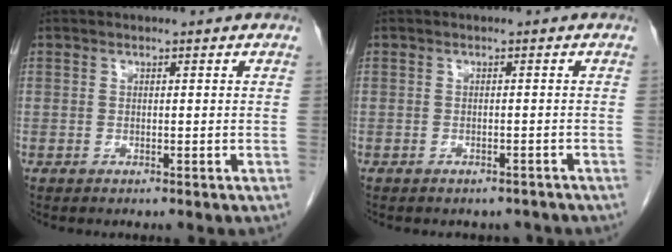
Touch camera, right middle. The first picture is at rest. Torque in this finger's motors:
{"motor_torque": [0.03, -0.03, 0.01, 0.01]}